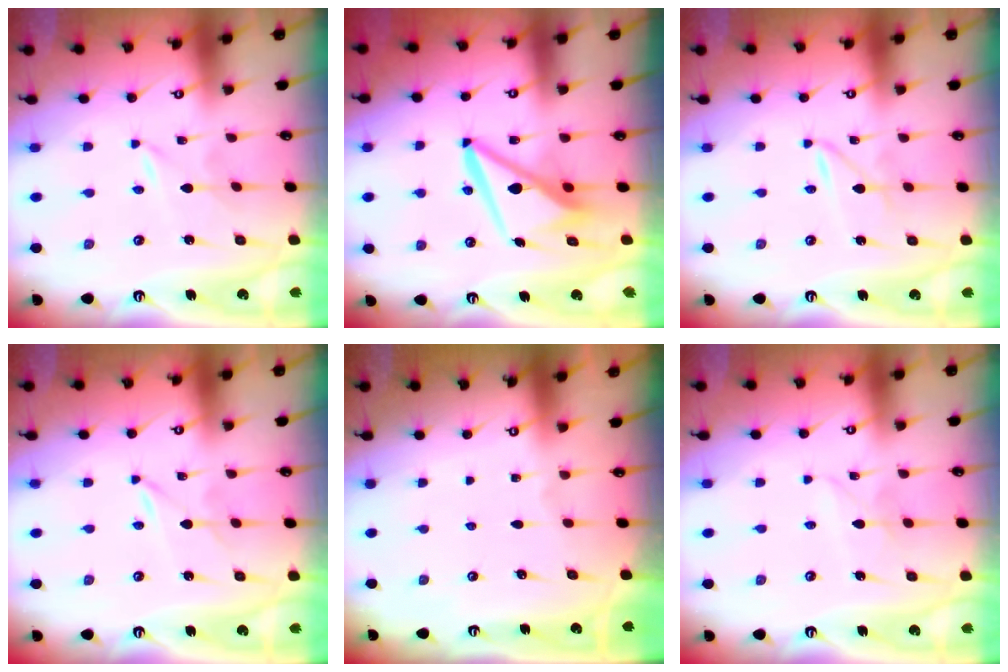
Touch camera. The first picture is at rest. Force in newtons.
{"total": 10.2, "press": 10.0, "slide": 1.6}
{"total": 2.3, "press": 2.3, "slide": 0.2}
{"total": 0.0}
{"total": 0.0}
{"total": 2.7, "press": 2.7, "slide": 0.2}